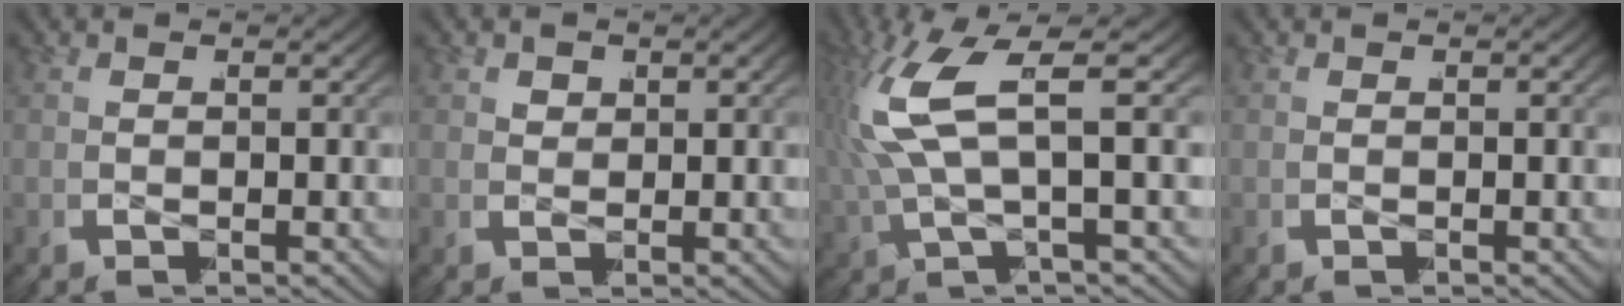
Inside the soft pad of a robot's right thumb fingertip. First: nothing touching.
{"total": 1.0, "force": [0.7, 0.7, 0.3], "torque": [0.003, -0.007, 0.016]}
{"total": 8.1, "force": [0.9, 3.8, 7.1], "torque": [-0.155, 0.003, 0.014]}
{"total": 0.0}